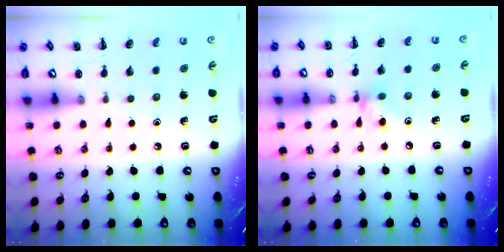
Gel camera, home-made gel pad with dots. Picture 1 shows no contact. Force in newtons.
{"total": 6.5, "press": 6.4, "slide": 0.8}